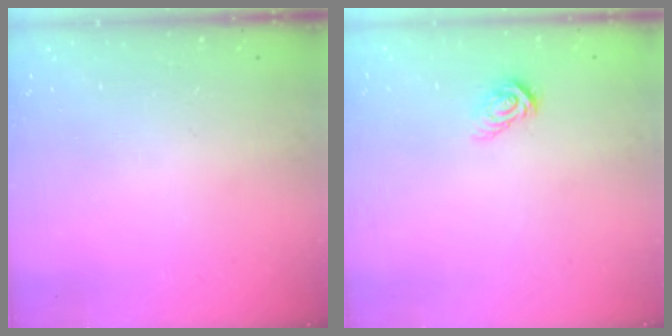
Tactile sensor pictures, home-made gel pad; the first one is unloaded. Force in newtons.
{"total": 5.4, "press": 5.4, "slide": 0.3}